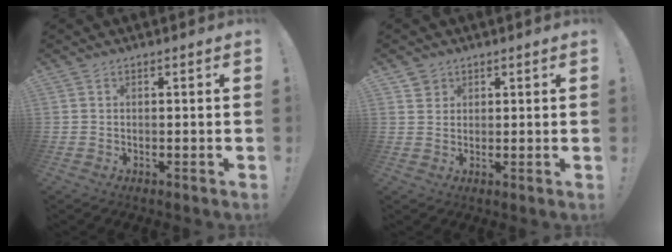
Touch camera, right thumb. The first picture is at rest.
{"total": 2.7, "force": [1.8, 1.9, 0.0], "torque": [0.008, -0.008, 0.032]}